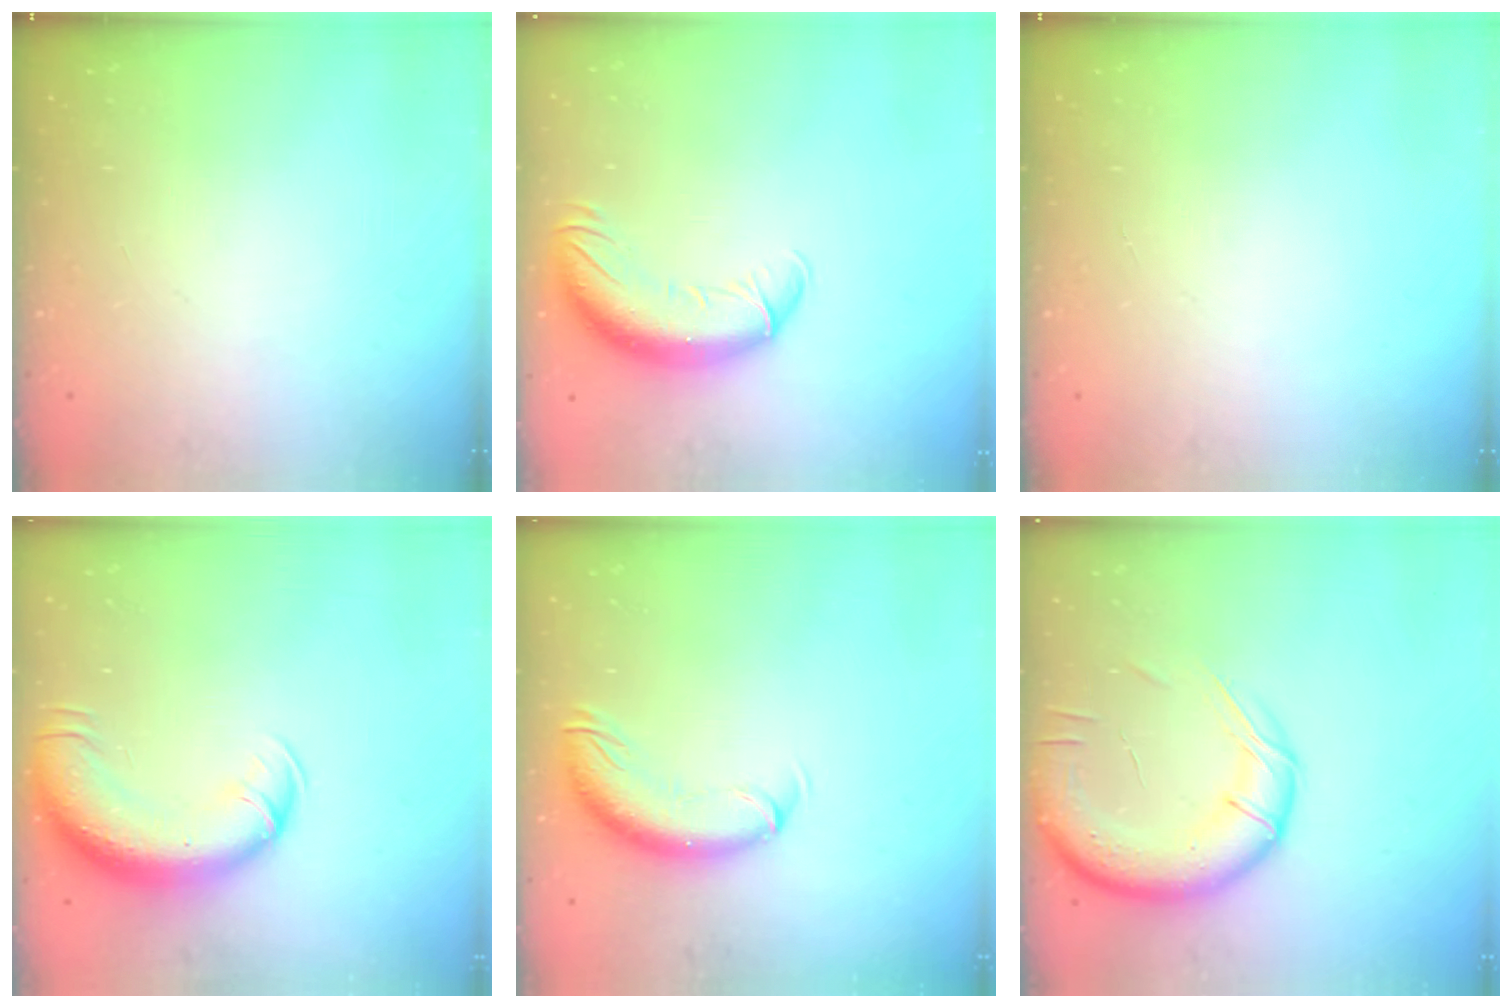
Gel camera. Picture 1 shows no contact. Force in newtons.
{"total": 13.4, "press": 13.0, "slide": 3.2}
{"total": 0.0}
{"total": 13.1, "press": 12.7, "slide": 3.2}
{"total": 10.6, "press": 10.4, "slide": 2.2}
{"total": 15.7, "press": 15.3, "slide": 3.2}